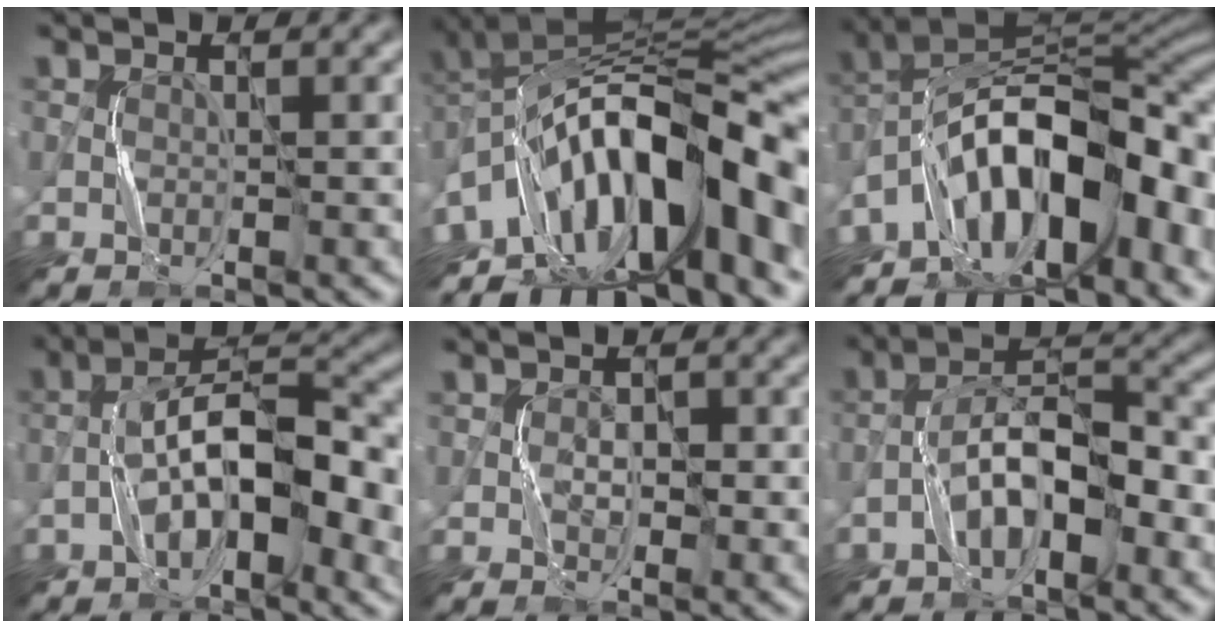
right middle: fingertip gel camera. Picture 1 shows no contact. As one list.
[{"total": 14.8, "force": [-6.6, 5.7, 11.9], "torque": [-0.181, 0.027, -0.117]}, {"total": 13.8, "force": [-5.8, 6.5, 10.7], "torque": [-0.146, 0.015, -0.109]}, {"total": 9.4, "force": [-2.6, 3.6, 8.3], "torque": [-0.131, 0.022, -0.046]}, {"total": 1.8, "force": [-0.1, 1.3, 1.2], "torque": [-0.022, 0.000, -0.002]}, {"total": 5.7, "force": [-2.7, 2.1, 4.6], "torque": [-0.079, 0.022, -0.052]}]